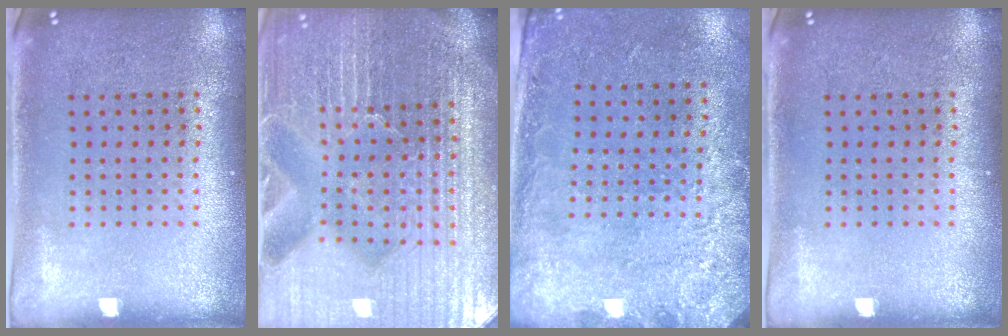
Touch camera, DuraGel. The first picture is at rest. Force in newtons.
{"total": 6.4, "press": 5.7, "slide": 2.9}
{"total": 2.7, "press": 1.9, "slide": 1.9}
{"total": 0.0}